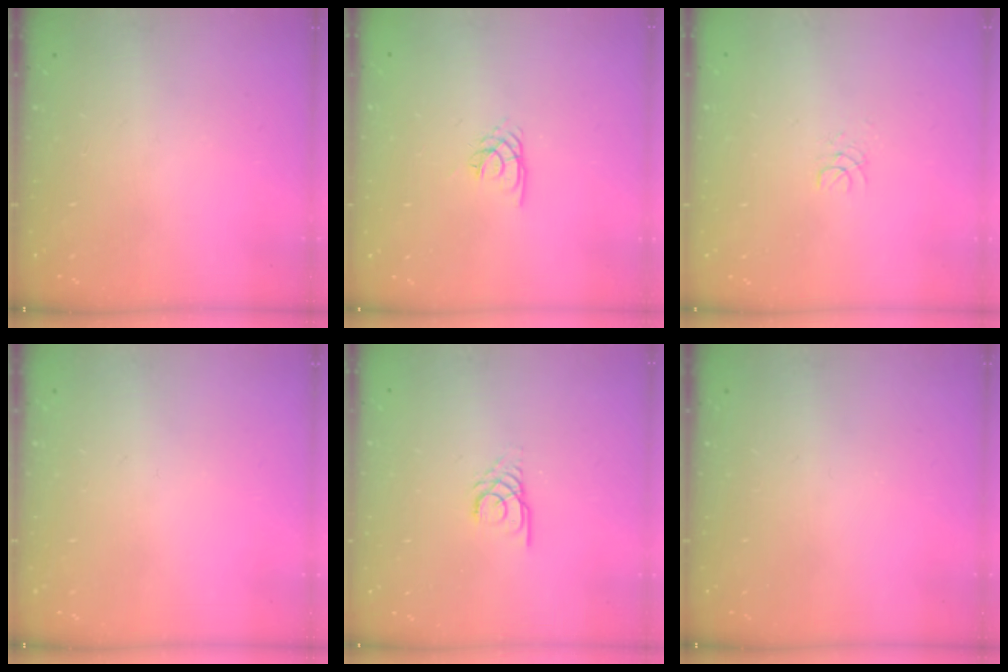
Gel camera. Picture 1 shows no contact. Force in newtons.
{"total": 2.1, "press": 2.1, "slide": 0.4}
{"total": 1.3, "press": 1.3, "slide": 0.1}
{"total": 0.0}
{"total": 1.3, "press": 1.3, "slide": 0.2}
{"total": 0.0}